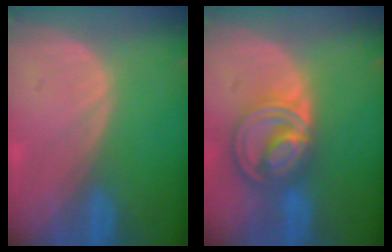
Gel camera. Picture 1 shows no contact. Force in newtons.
{"total": 8.7, "press": 7.4, "slide": 4.6}